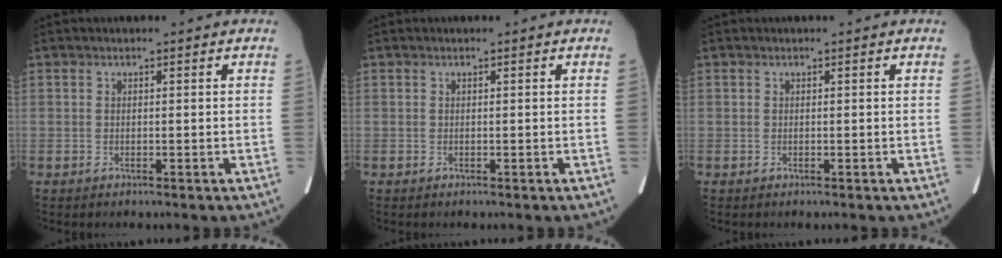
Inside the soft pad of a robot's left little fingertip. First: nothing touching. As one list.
[{"total": 0.0}, {"total": 0.0}]